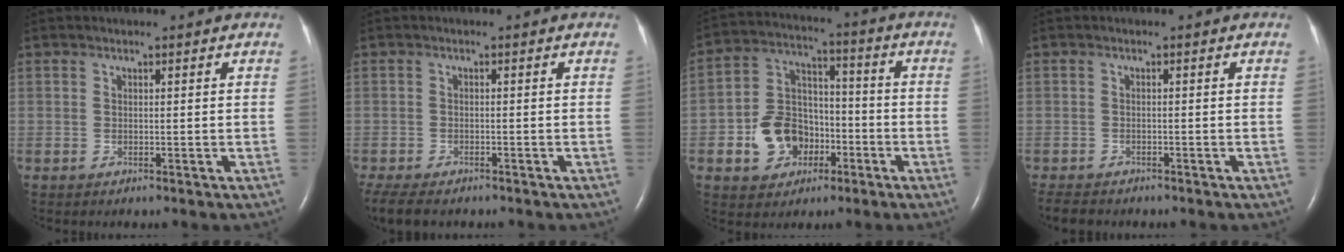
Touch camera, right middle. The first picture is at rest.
{"total": 8.0, "force": [-6.3, 3.1, 3.9], "torque": [-0.078, -0.011, -0.096]}
{"total": 10.7, "force": [-3.7, 8.3, 5.6], "torque": [-0.123, 0.029, -0.057]}
{"total": 4.0, "force": [-3.5, 1.3, 1.3], "torque": [-0.022, -0.008, -0.052]}